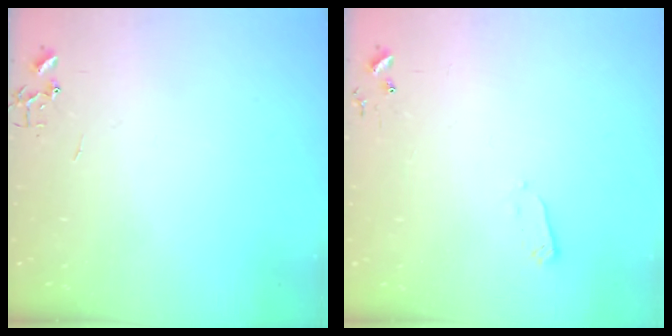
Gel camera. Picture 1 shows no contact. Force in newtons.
{"total": 2.4, "press": 2.4, "slide": 0.4}